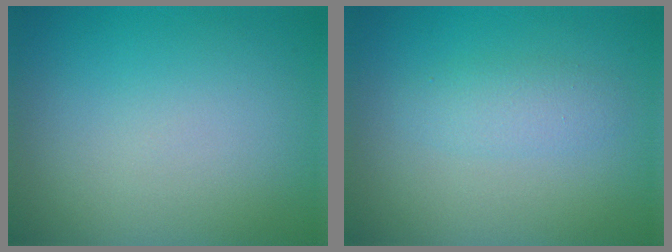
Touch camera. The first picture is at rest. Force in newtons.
{"total": 1.9, "press": 1.9, "slide": 0.0}